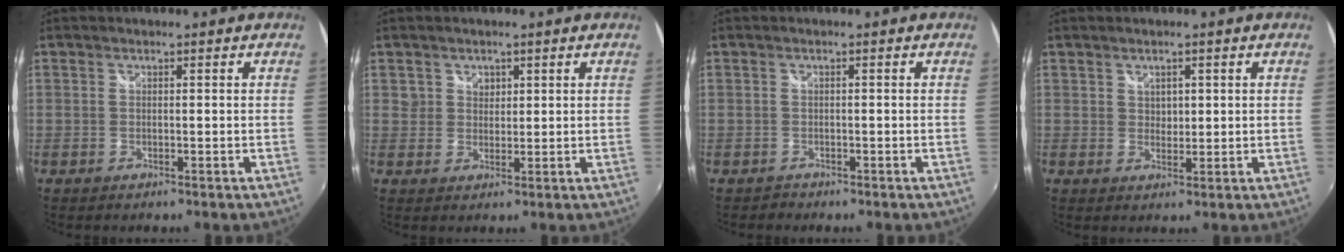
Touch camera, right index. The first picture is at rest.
{"total": 2.8, "force": [1.3, 2.5, 0.3], "torque": [0.003, 0.007, 0.021]}
{"total": 1.1, "force": [-0.8, 0.6, -0.1], "torque": [0.000, 0.000, -0.014]}
{"total": 2.2, "force": [0.9, 1.7, 1.0], "torque": [-0.008, 0.002, 0.017]}